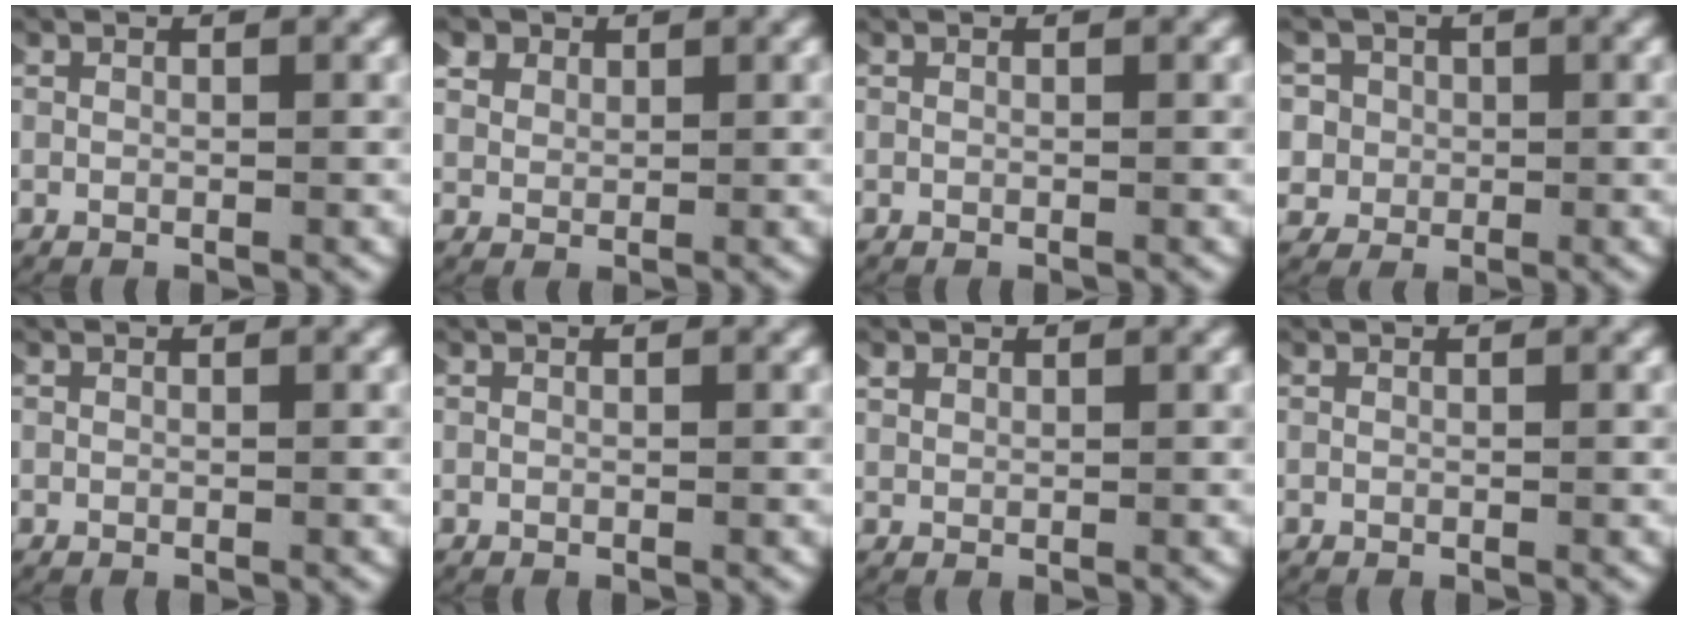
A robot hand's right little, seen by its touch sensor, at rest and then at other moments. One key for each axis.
{"total": 3.0, "fx": 1.7, "fy": 2.1, "fz": 1.2, "tx": -0.039, "ty": -0.003, "tz": 0.031}
{"total": 0.0}
{"total": 7.6, "fx": -0.5, "fy": 7.2, "fz": 2.3, "tx": -0.093, "ty": -0.027, "tz": -0.011}
{"total": 0.0}
{"total": 0.0}
{"total": 1.1, "fx": 0.8, "fy": 0.7, "fz": 0.3, "tx": -0.016, "ty": -0.002, "tz": 0.019}
{"total": 0.0}